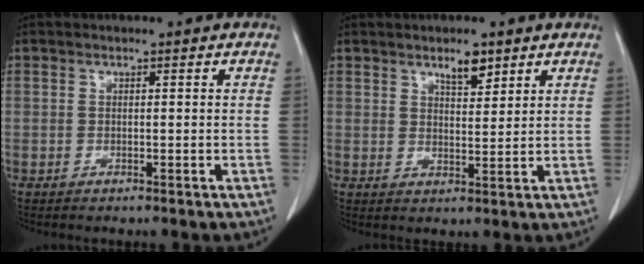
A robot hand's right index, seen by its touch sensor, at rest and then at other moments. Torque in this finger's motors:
{"motor_torque": [0.11, 0.10, 0.02, 0.01]}